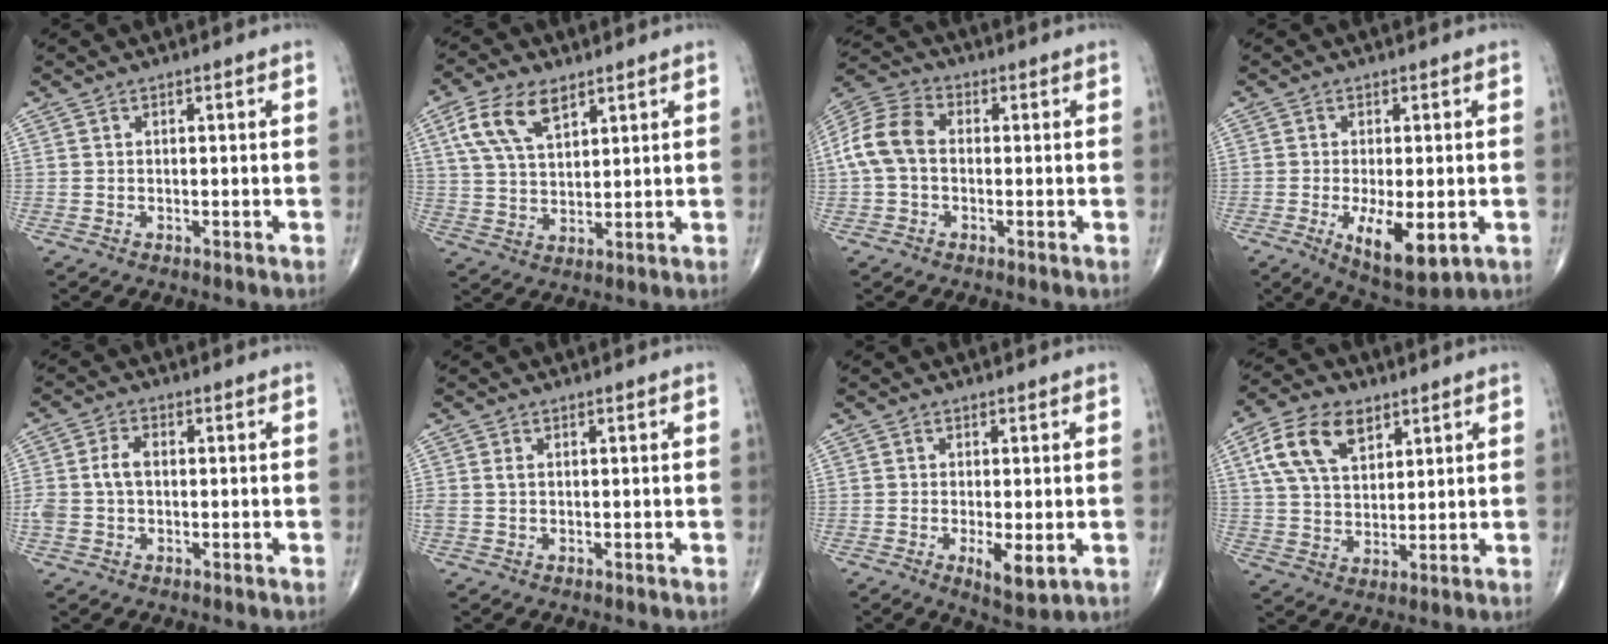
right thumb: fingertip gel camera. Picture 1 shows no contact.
{"total": 9.9, "force": [5.1, 5.1, 6.9], "torque": [-0.131, -0.009, 0.101]}
{"total": 9.6, "force": [-0.1, 6.7, 6.9], "torque": [-0.142, 0.029, -0.013]}
{"total": 9.8, "force": [-2.7, 3.9, 8.6], "torque": [-0.134, -0.019, -0.034]}
{"total": 5.0, "force": [0.0, 3.3, 3.9], "torque": [-0.096, 0.016, -0.002]}
{"total": 1.1, "force": [0.2, 0.7, 0.8], "torque": [-0.024, 0.005, 0.007]}
{"total": 5.5, "force": [-1.4, 1.9, 4.9], "torque": [-0.081, -0.016, -0.018]}
{"total": 12.1, "force": [5.5, 7.2, 8.0], "torque": [-0.139, -0.007, 0.103]}